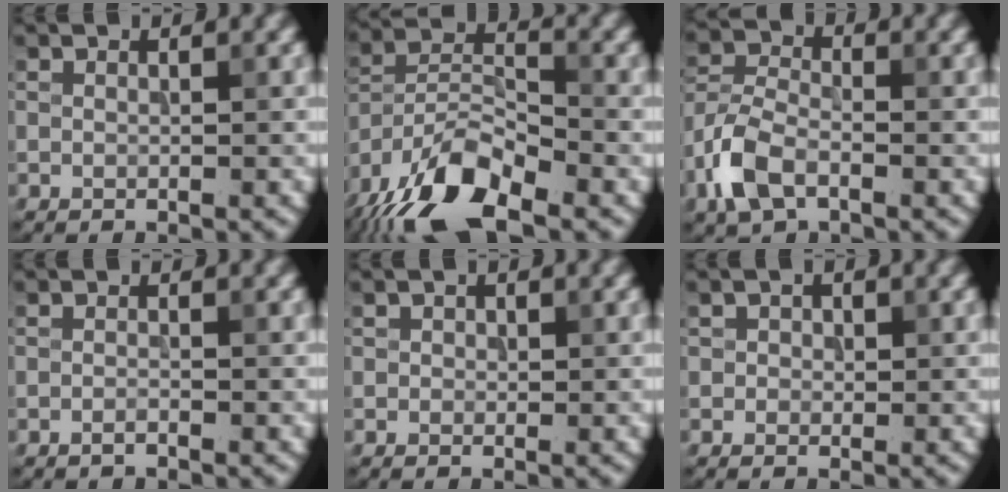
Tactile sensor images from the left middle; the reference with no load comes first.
{"total": 12.3, "force": [-8.8, 4.3, 7.5], "torque": [-0.146, -0.009, -0.165]}
{"total": 5.1, "force": [-2.6, 2.8, 3.4], "torque": [-0.075, 0.001, -0.063]}
{"total": 0.6, "force": [-0.5, 0.1, 0.4], "torque": [-0.007, 0.000, -0.010]}
{"total": 0.8, "force": [0.2, 0.7, 0.3], "torque": [-0.002, -0.004, -0.002]}
{"total": 1.1, "force": [0.2, 1.0, 0.4], "torque": [-0.002, -0.002, -0.003]}